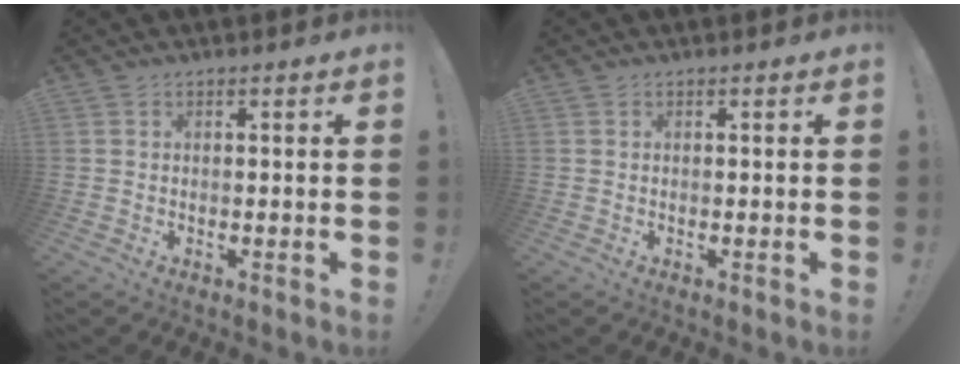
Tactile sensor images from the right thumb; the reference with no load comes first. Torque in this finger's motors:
{"motor_torque": [0.00, 0.00, 0.05, -0.06, 0.04]}